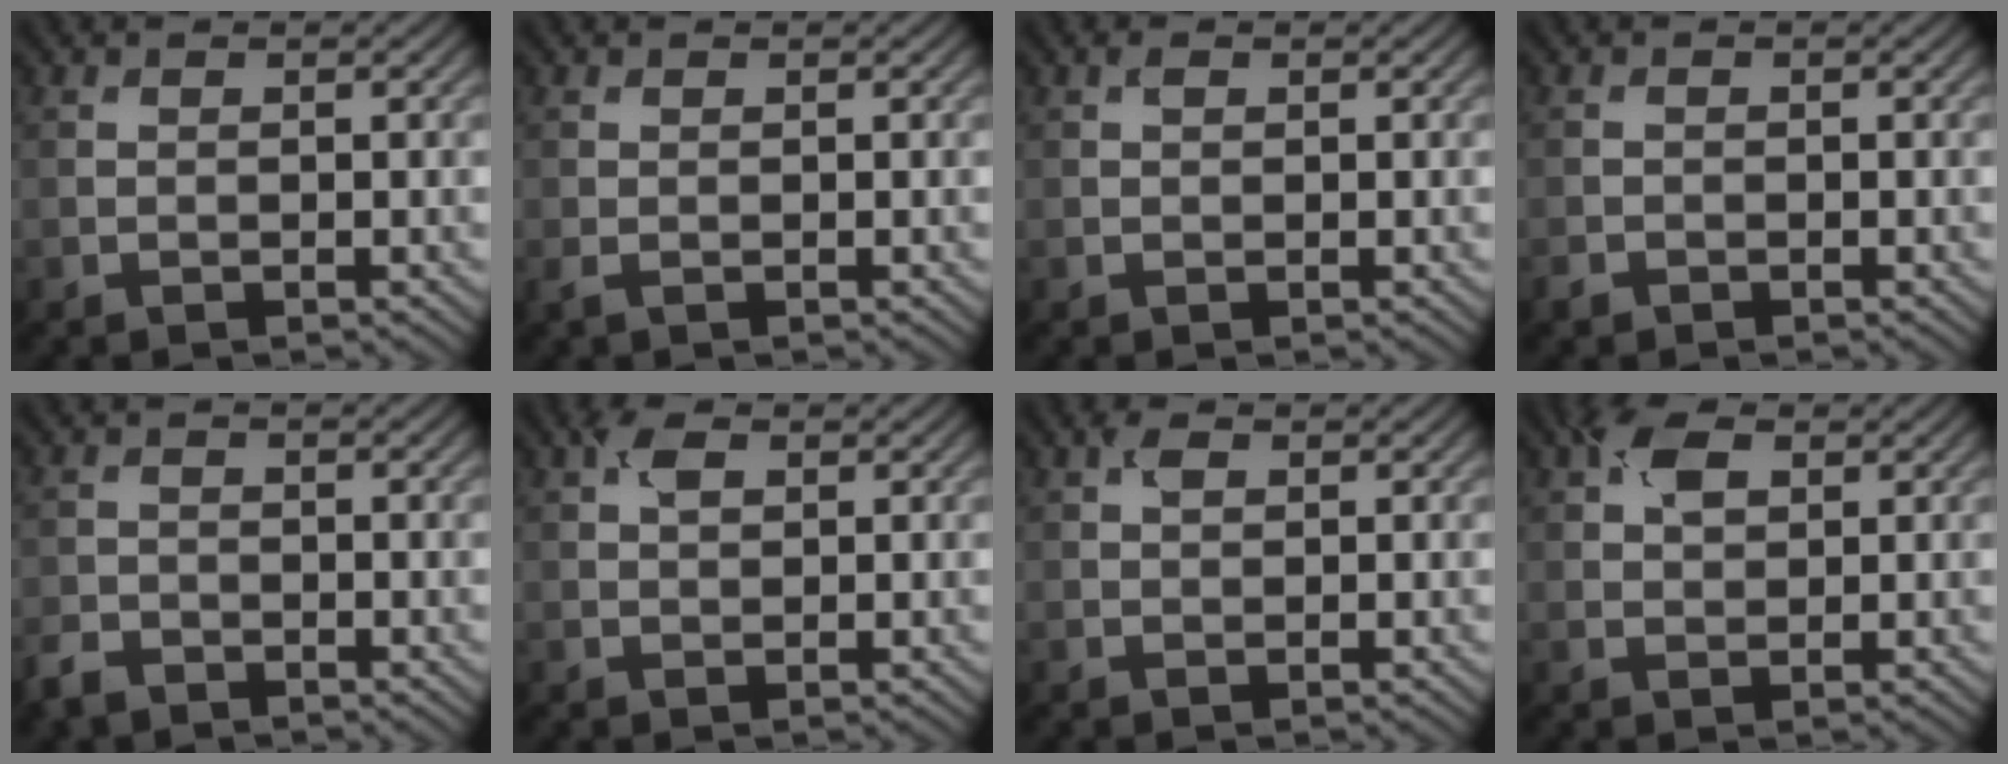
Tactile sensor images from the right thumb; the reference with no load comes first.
{"total": 1.0, "force": [-0.3, 0.4, 0.8], "torque": [-0.028, -0.004, -0.006]}
{"total": 0.7, "force": [0.3, 0.4, 0.4], "torque": [-0.008, 0.001, 0.006]}
{"total": 0.8, "force": [-0.7, 0.4, 0.1], "torque": [-0.004, -0.003, -0.014]}
{"total": 2.5, "force": [-2.1, 1.1, 0.8], "torque": [-0.022, -0.006, -0.050]}
{"total": 2.2, "force": [1.0, 1.3, 1.5], "torque": [-0.033, 0.006, 0.014]}
{"total": 1.3, "force": [0.6, 0.8, 0.9], "torque": [-0.018, 0.004, 0.010]}
{"total": 3.7, "force": [1.6, 2.2, 2.5], "torque": [-0.055, 0.008, 0.025]}